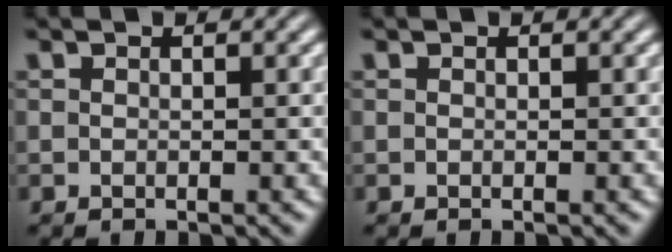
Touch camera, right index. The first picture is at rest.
{"total": 0.0}